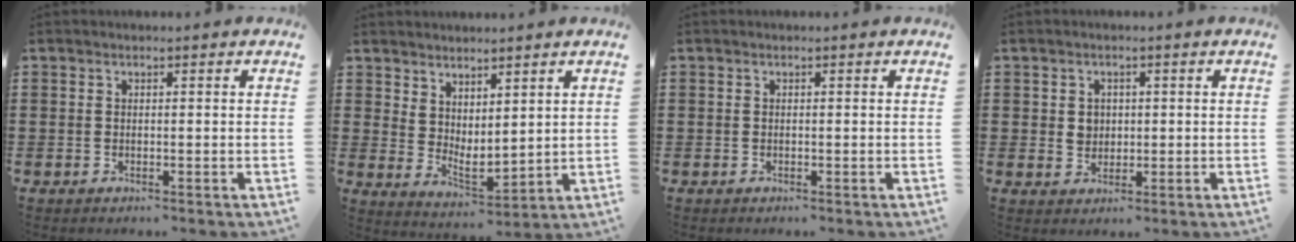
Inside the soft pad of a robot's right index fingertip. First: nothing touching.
{"total": 3.0, "force": [2.8, 1.0, 0.5], "torque": [-0.022, -0.018, 0.051]}
{"total": 0.0}
{"total": 2.3, "force": [0.3, 1.9, 1.2], "torque": [-0.030, 0.007, 0.005]}